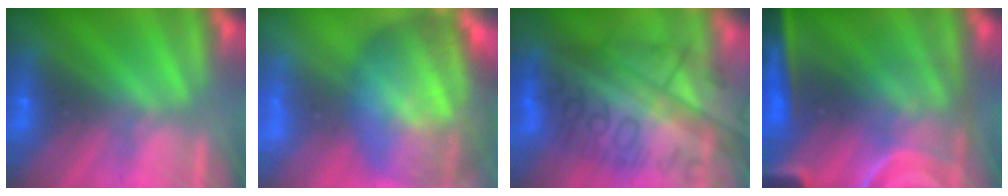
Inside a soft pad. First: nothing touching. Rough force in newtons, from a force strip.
{"total": 9.2}
{"total": 7.4}
{"total": 9.6}